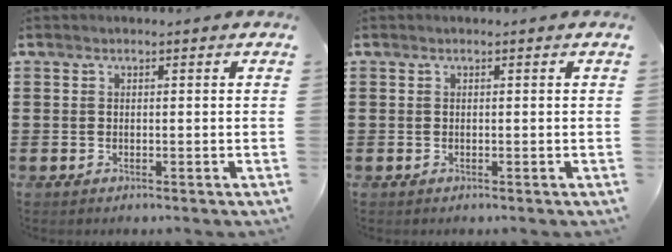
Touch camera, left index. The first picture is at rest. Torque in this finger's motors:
{"motor_torque": [0.00, 0.00, 0.00, 0.00]}